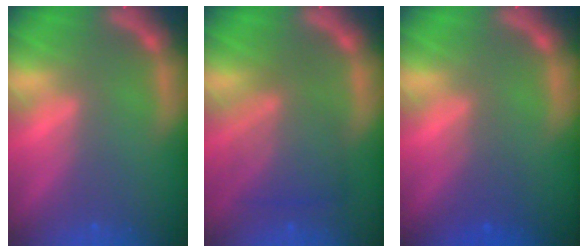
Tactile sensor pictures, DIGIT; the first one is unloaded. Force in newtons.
{"total": 6.0}
{"total": 2.0}